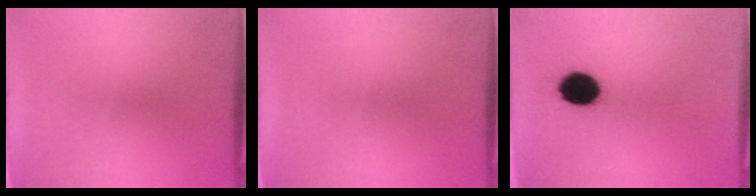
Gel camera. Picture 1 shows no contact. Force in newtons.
{"total": 0.0}
{"total": 9.9}